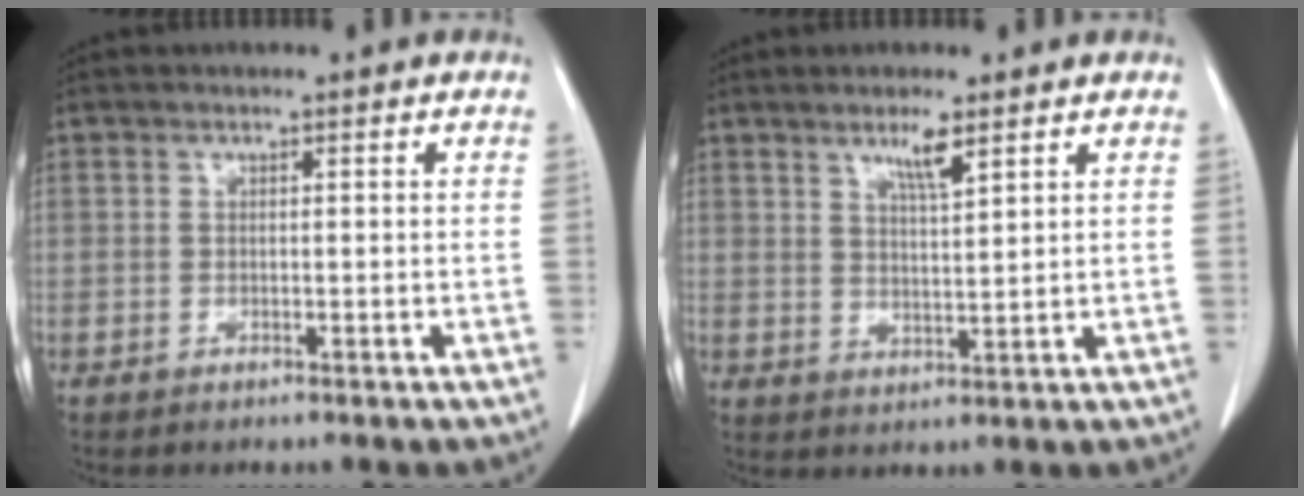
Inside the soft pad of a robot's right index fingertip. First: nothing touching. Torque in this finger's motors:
{"motor_torque": [0.36, 0.22, 0.04, 0.02]}